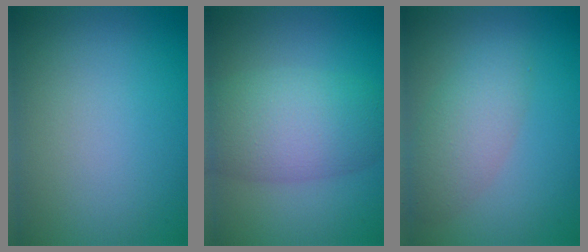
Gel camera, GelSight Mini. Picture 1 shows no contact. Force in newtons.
{"total": 6.9, "press": 6.9, "slide": 0.5}
{"total": 3.8, "press": 3.8, "slide": 0.0}